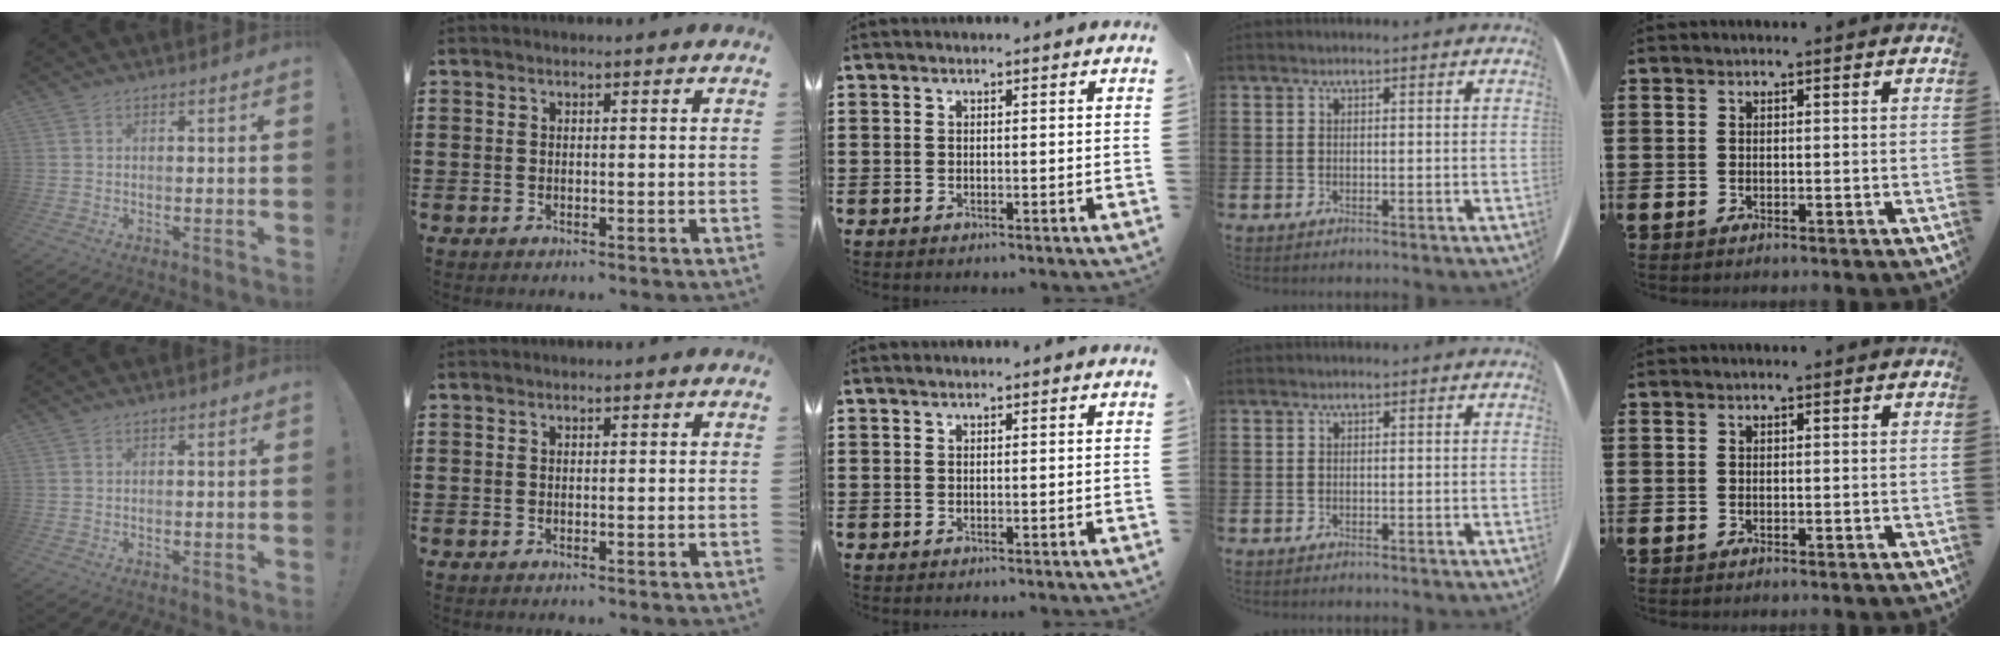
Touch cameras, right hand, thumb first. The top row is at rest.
{}